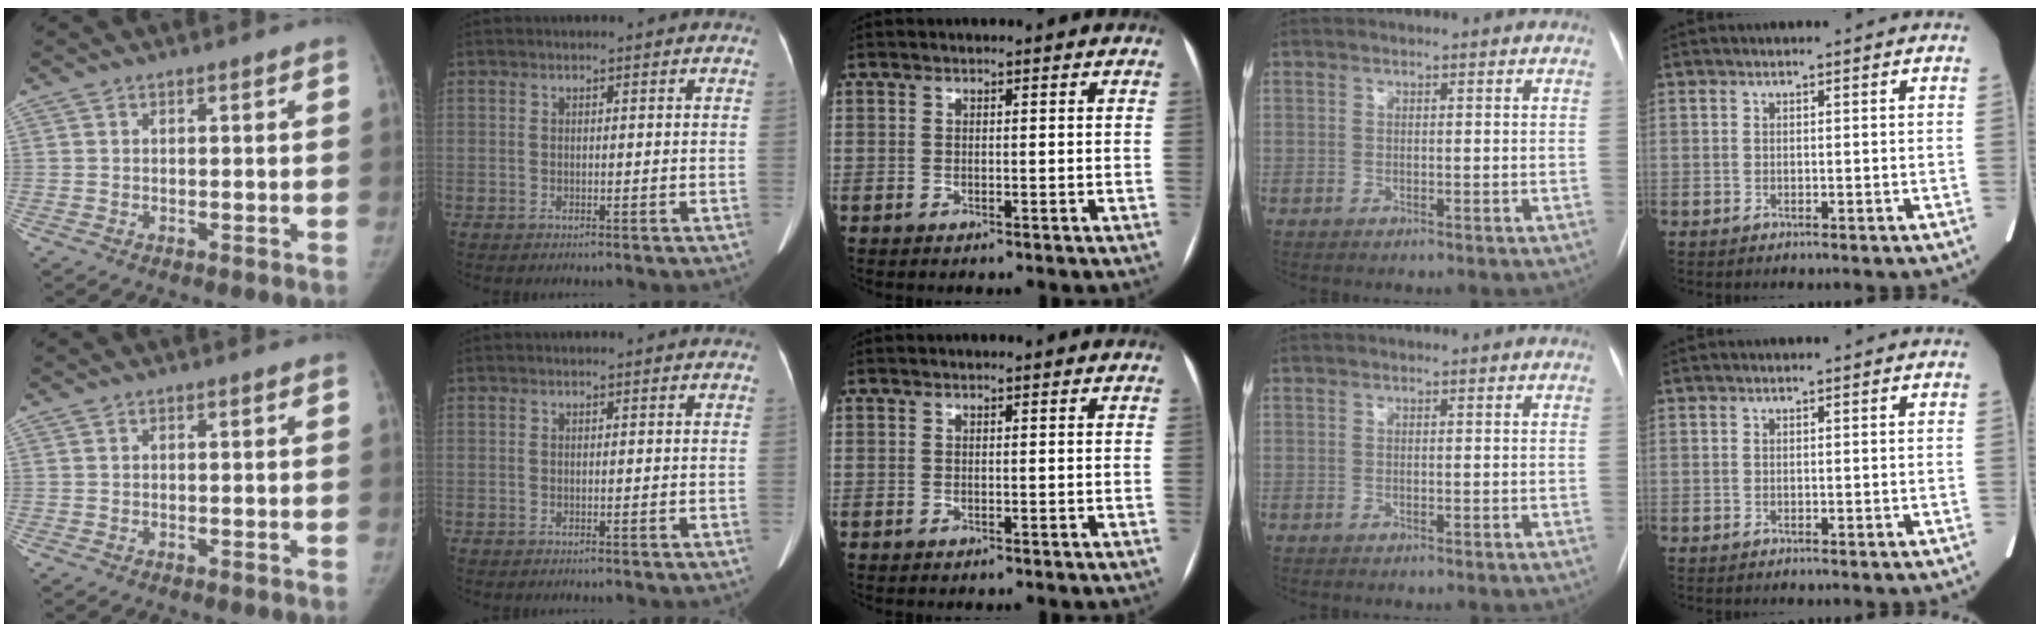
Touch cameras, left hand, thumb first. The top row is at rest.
{}